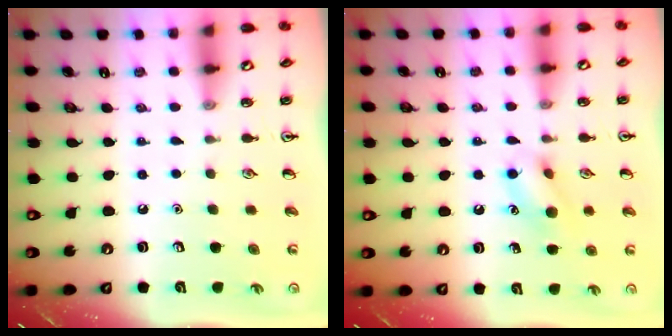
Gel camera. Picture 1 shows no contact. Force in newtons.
{"total": 10.0, "press": 10.0, "slide": 0.9}